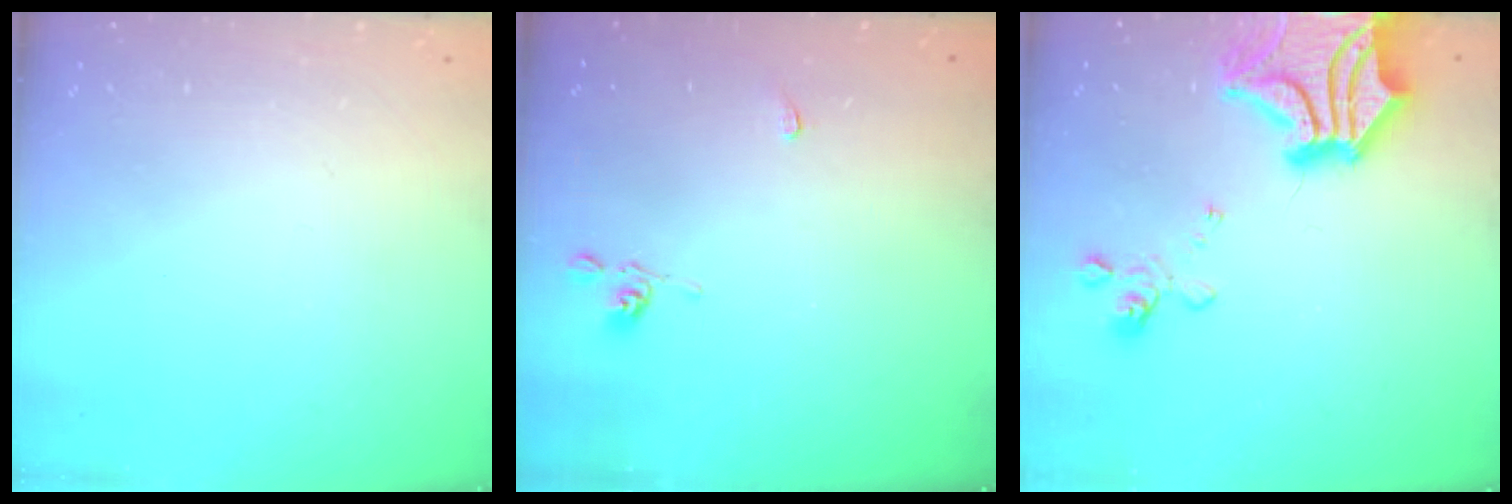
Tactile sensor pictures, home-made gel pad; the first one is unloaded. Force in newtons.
{"total": 2.2, "press": 2.2, "slide": 0.5}
{"total": 11.4, "press": 10.8, "slide": 3.7}